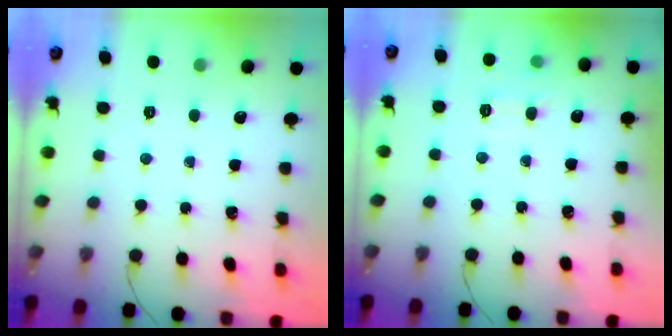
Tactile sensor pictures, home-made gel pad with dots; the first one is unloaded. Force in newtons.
{"total": 7.2, "press": 7.0, "slide": 1.9}